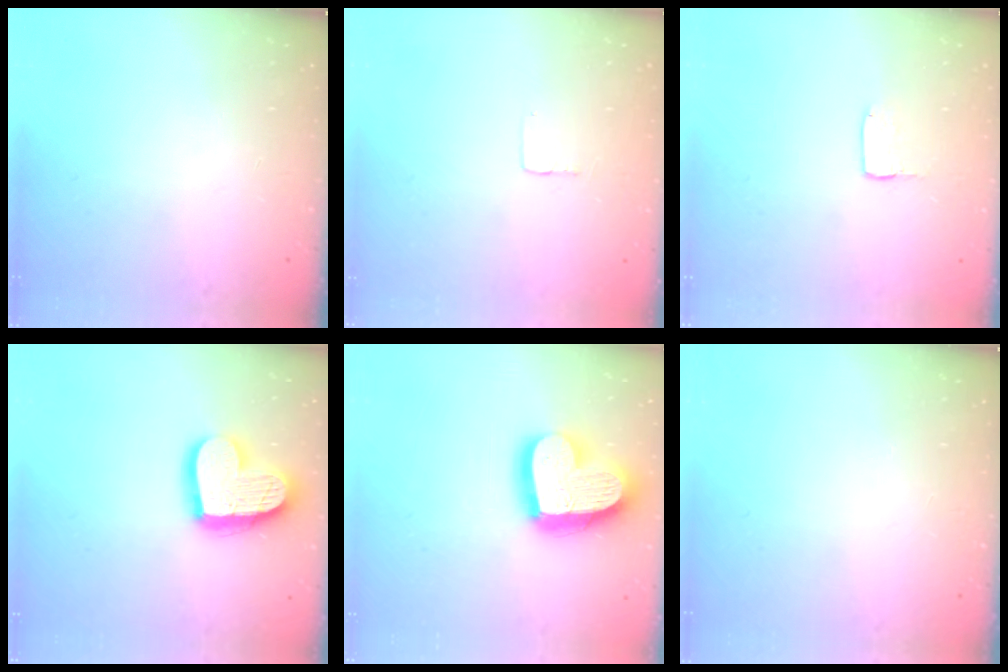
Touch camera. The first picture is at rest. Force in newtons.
{"total": 1.9, "press": 1.9, "slide": 0.1}
{"total": 1.7, "press": 1.6, "slide": 0.1}
{"total": 16.9, "press": 16.9, "slide": 1.6}
{"total": 20.8, "press": 20.7, "slide": 1.9}
{"total": 0.0}